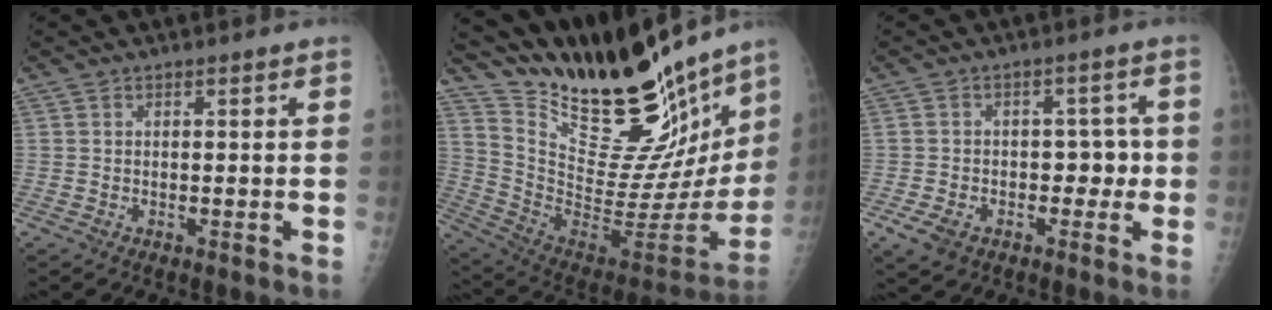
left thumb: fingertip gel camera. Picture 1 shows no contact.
{"total": 32.8, "force": [25.8, 10.2, 17.4], "torque": [-0.243, -0.120, 0.395]}
{"total": 7.6, "force": [-2.6, 5.4, 4.7], "torque": [-0.043, 0.025, -0.036]}